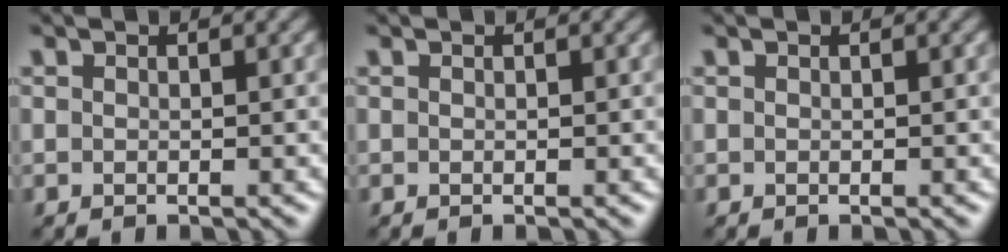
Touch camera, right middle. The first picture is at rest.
{"total": 0.0}
{"total": 0.0}